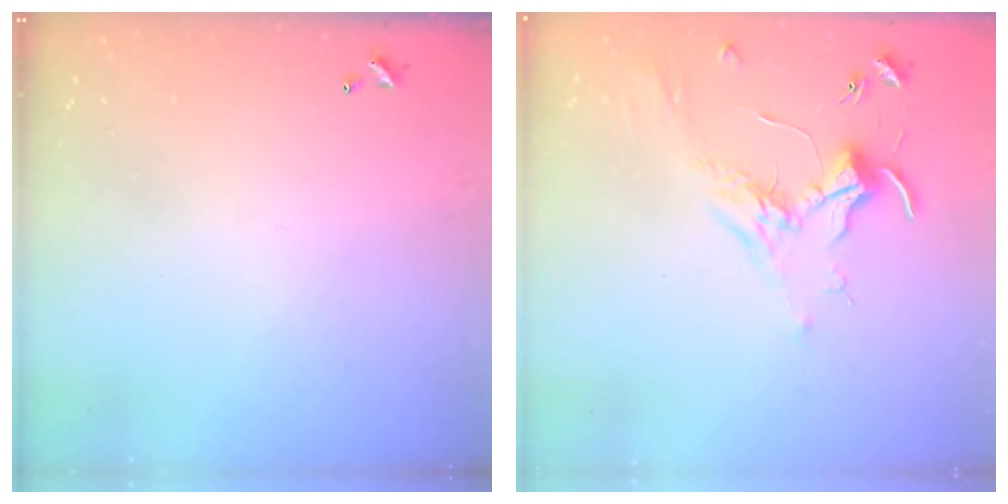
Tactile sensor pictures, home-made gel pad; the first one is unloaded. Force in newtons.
{"total": 1.7, "press": 1.5, "slide": 0.7}